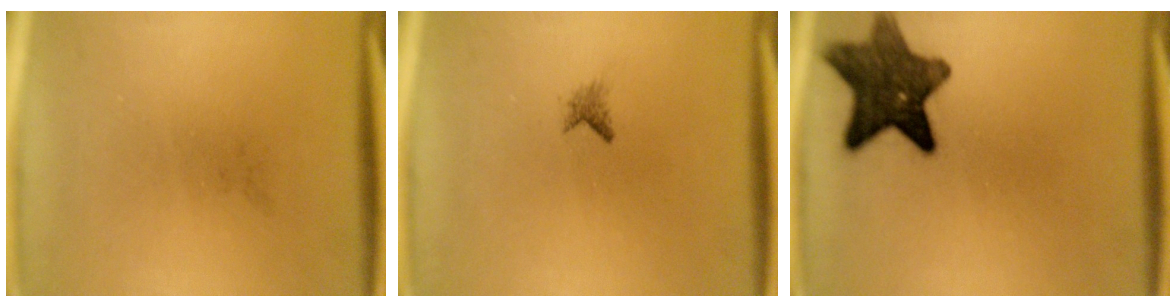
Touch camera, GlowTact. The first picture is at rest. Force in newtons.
{"total": 0.9}
{"total": 11.3}